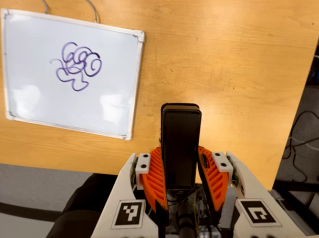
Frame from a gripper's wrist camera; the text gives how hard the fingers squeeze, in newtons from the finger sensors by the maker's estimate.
{"total": 5.6, "left": 3.5, "right": 7.7}